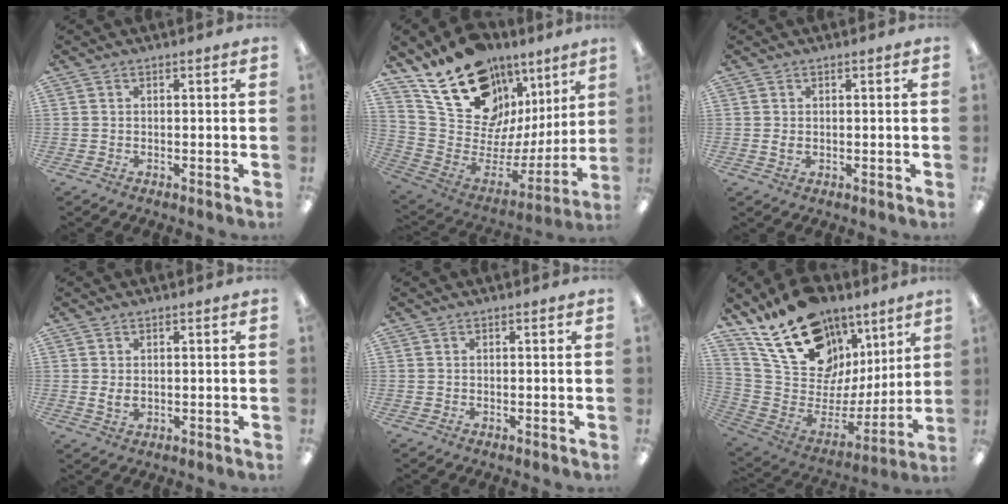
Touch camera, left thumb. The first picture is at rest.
{"total": 19.0, "force": [13.2, 10.7, 8.6], "torque": [-0.146, -0.099, 0.245]}
{"total": 1.6, "force": [0.1, 1.0, 1.3], "torque": [-0.017, 0.000, -0.001]}
{"total": 2.6, "force": [0.3, 1.7, 1.9], "torque": [-0.029, -0.001, 0.005]}
{"total": 0.0}
{"total": 20.9, "force": [13.9, 12.3, 9.5], "torque": [-0.167, -0.096, 0.264]}